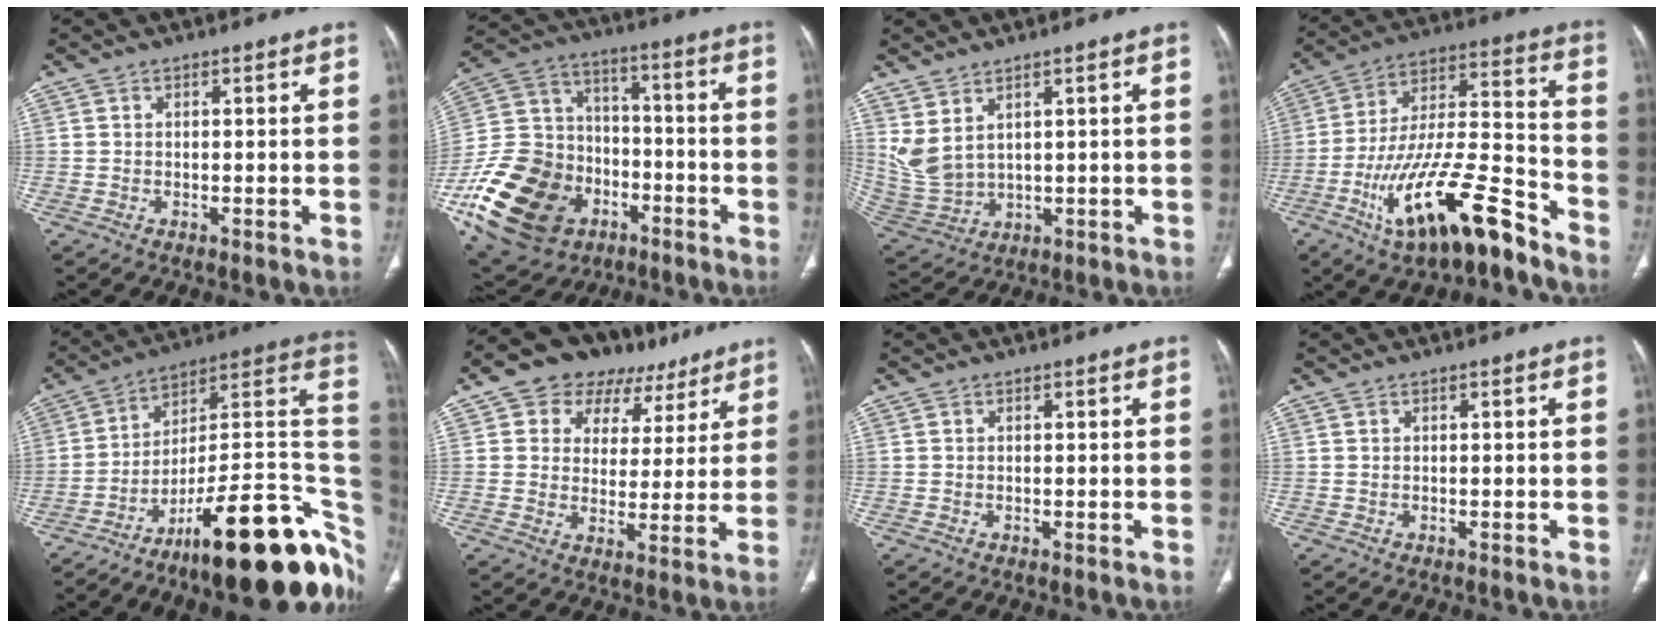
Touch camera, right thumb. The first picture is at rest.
{"total": 27.0, "force": [-10.9, 19.9, 14.6], "torque": [-0.300, 0.069, -0.174]}
{"total": 7.6, "force": [3.6, 4.0, 5.3], "torque": [-0.111, -0.020, 0.094]}
{"total": 21.1, "force": [-12.3, 6.6, 15.9], "torque": [-0.294, 0.072, -0.212]}
{"total": 28.2, "force": [-12.2, 8.9, 23.8], "torque": [-0.224, 0.105, -0.177]}
{"total": 14.4, "force": [8.4, 10.1, 6.0], "torque": [-0.034, -0.009, 0.122]}
{"total": 0.0}
{"total": 0.0}